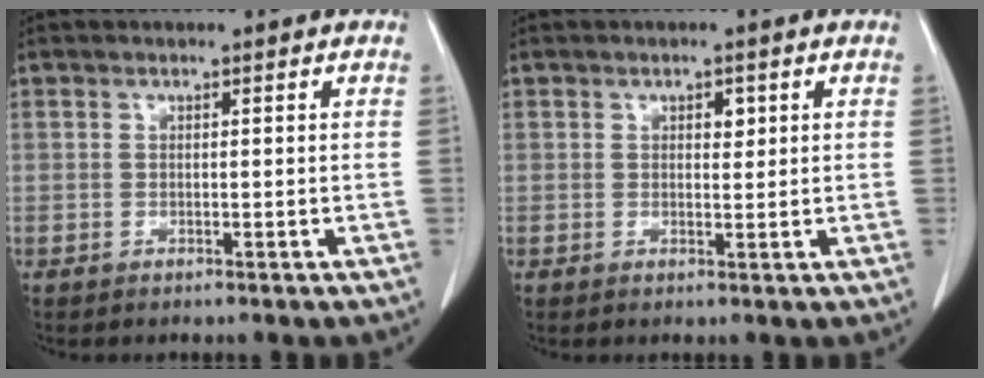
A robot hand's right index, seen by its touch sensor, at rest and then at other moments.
{"total": 1.6, "force": [0.6, 0.9, 1.2], "torque": [-0.016, -0.002, 0.010]}